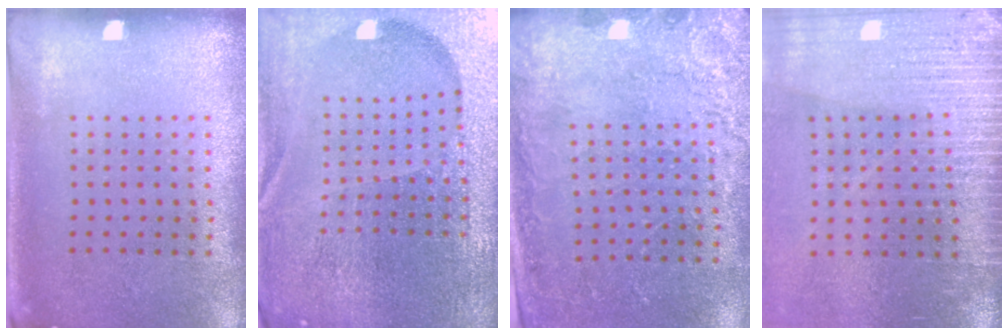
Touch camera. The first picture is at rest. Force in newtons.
{"total": 5.8, "press": 5.2, "slide": 2.6}
{"total": 2.5, "press": 2.4, "slide": 0.9}
{"total": 3.7, "press": 3.2, "slide": 1.9}